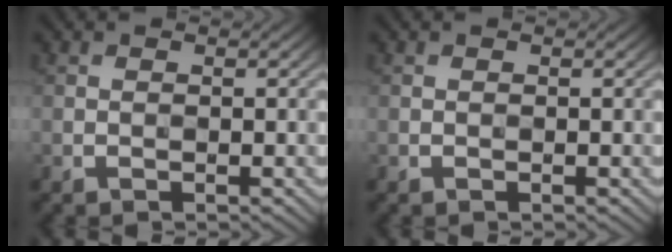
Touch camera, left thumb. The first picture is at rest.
{"total": 0.0}